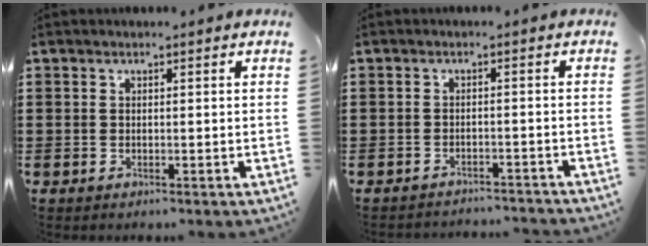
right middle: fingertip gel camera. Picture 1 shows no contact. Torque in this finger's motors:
{"motor_torque": [0.10, -0.01, 0.00, 0.01]}